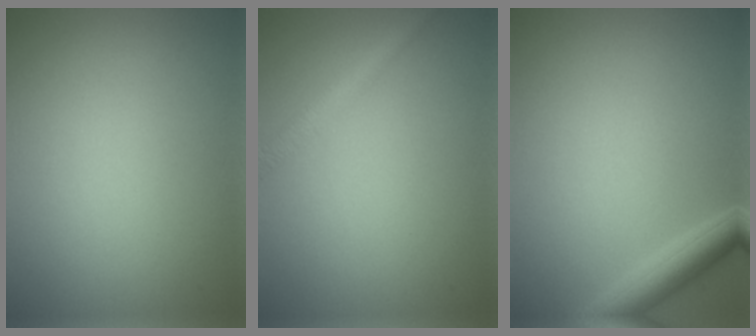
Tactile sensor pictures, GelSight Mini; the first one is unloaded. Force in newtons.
{"total": 1.9, "press": 1.9, "slide": 0.0}
{"total": 3.1, "press": 3.1, "slide": 0.2}